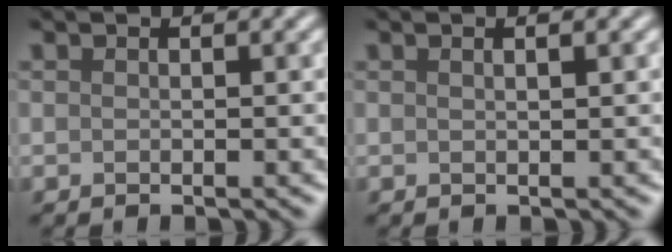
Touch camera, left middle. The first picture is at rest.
{"total": 1.5, "force": [0.8, 0.6, 1.2], "torque": [-0.003, -0.003, -0.003]}